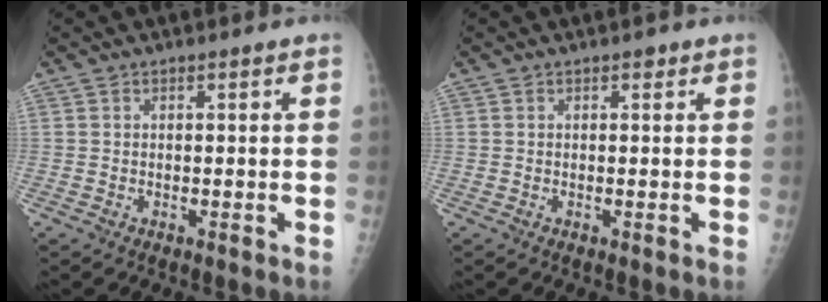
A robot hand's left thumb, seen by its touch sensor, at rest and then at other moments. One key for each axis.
{"total": 0.7, "fx": 0.4, "fy": 0.5, "fz": 0.4, "tx": 0.002, "ty": -0.001, "tz": 0.003}